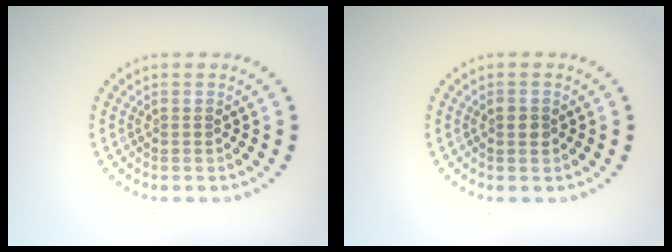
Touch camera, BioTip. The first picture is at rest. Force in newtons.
{"total": 0.9, "press": 0.9, "slide": 0.0}